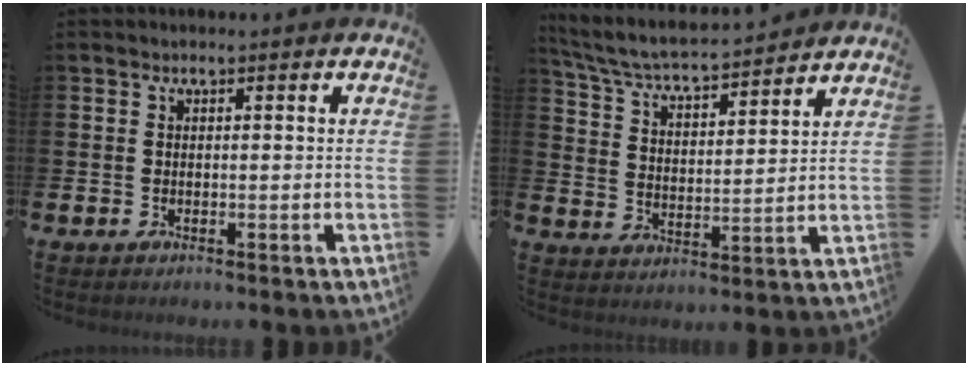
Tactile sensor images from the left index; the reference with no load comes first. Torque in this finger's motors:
{"motor_torque": [0.89, -1.25, 0.49, 0.16]}